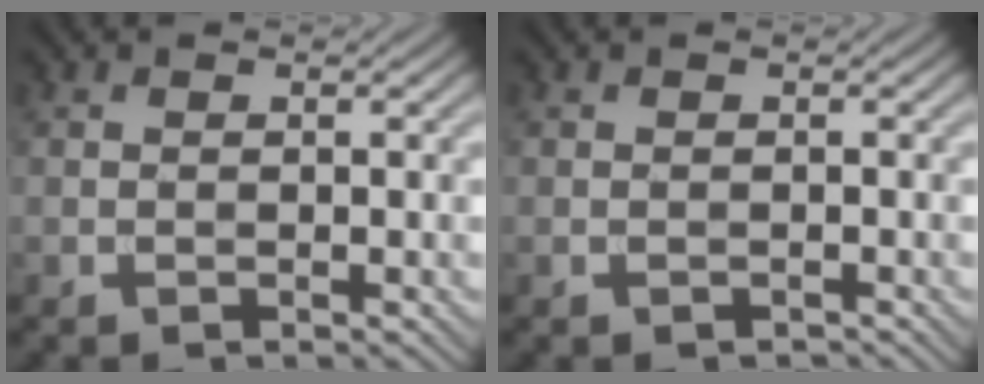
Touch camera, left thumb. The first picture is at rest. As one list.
[{"total": 0.5, "force": [-0.5, 0.2, 0.2], "torque": [-0.003, -0.002, -0.007]}]